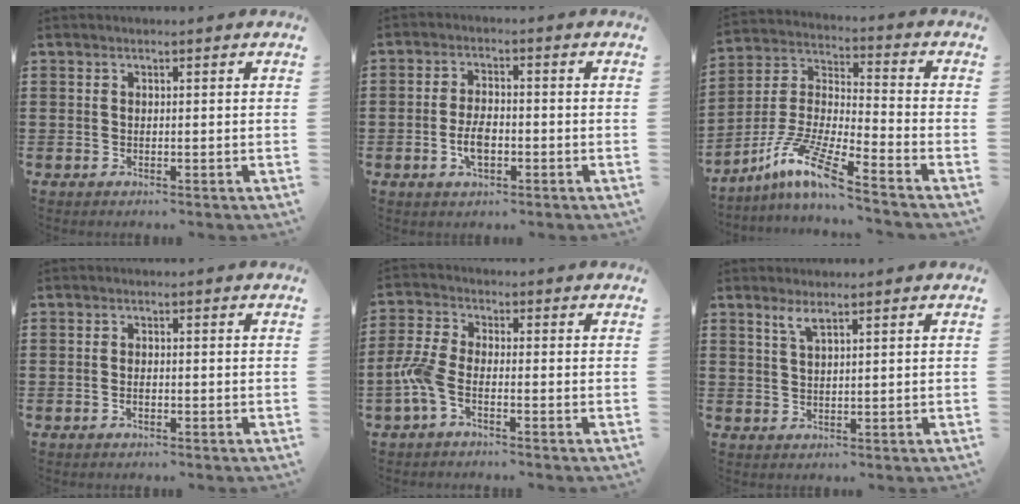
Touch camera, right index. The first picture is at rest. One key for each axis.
{"total": 4.5, "fx": -1.2, "fy": 2.3, "fz": 3.8, "tx": -0.081, "ty": 0.003, "tz": -0.024}
{"total": 10.7, "fx": -8.0, "fy": 0.4, "fz": 7.1, "tx": -0.163, "ty": -0.012, "tz": -0.163}
{"total": 1.0, "fx": -0.4, "fy": 0.5, "fz": 0.8, "tx": -0.017, "ty": -0.003, "tz": -0.006}
{"total": 5.3, "fx": -2.1, "fy": 2.1, "fz": 4.4, "tx": -0.119, "ty": -0.011, "tz": -0.047}
{"total": 2.3, "fx": 1.6, "fy": -0.1, "fz": 1.6, "tx": -0.031, "ty": 0.001, "tz": 0.029}